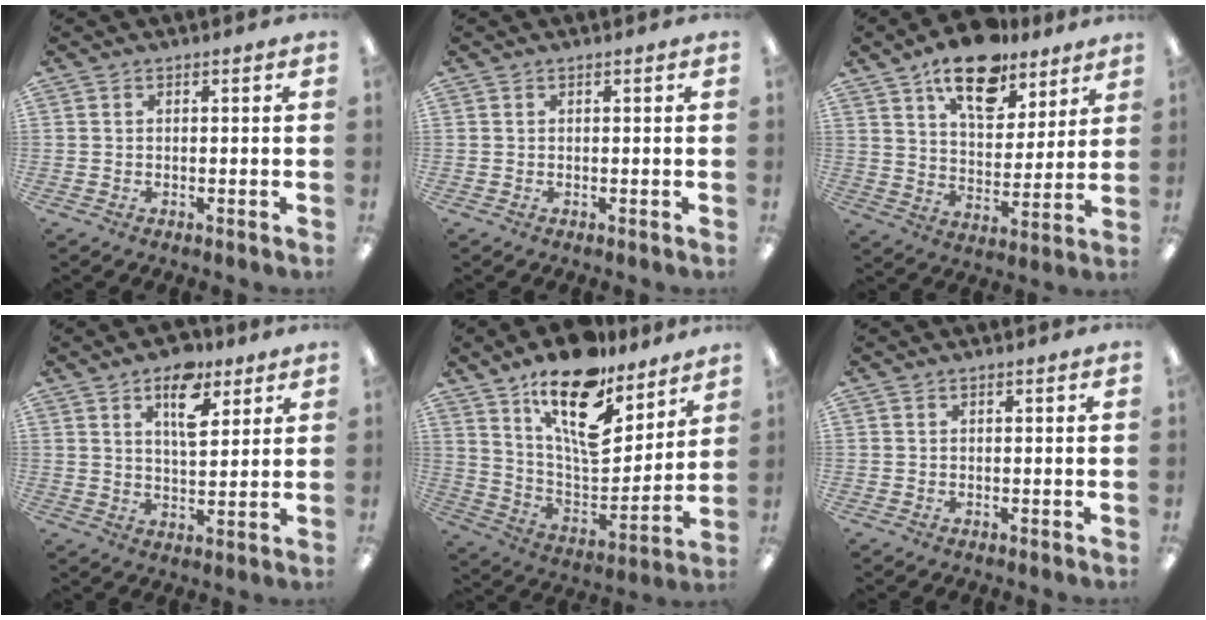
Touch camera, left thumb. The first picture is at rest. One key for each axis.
{"total": 0.0}
{"total": 17.3, "fx": 12.1, "fy": 8.2, "fz": 9.1, "tx": -0.140, "ty": -0.062, "tz": 0.211}
{"total": 10.8, "fx": 6.0, "fy": 5.5, "fz": 7.2, "tx": -0.091, "ty": -0.025, "tz": 0.097}
{"total": 19.4, "fx": 12.8, "fy": 8.6, "fz": 11.7, "tx": -0.190, "ty": -0.091, "tz": 0.226}
{"total": 0.0}